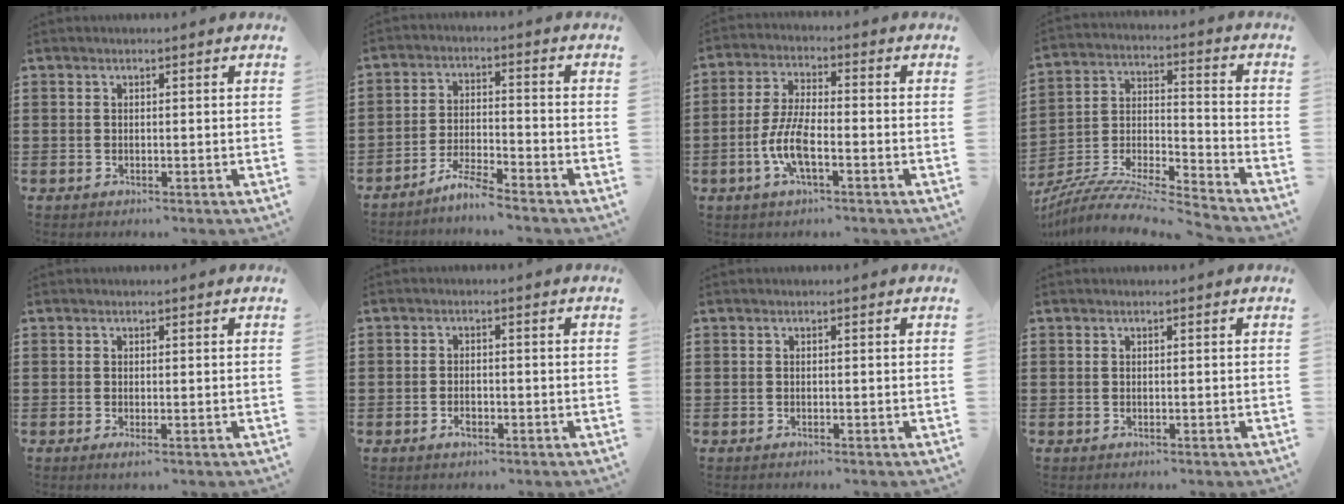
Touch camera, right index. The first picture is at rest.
{"total": 4.6, "force": [-4.4, -0.1, 1.5], "torque": [-0.043, -0.003, -0.089]}
{"total": 7.3, "force": [-2.5, 2.3, 6.5], "torque": [-0.148, -0.009, -0.053]}
{"total": 7.5, "force": [-7.1, 0.3, 2.3], "torque": [-0.047, -0.005, -0.146]}
{"total": 0.7, "force": [-0.2, 0.0, 0.7], "torque": [-0.011, -0.004, -0.002]}
{"total": 1.8, "force": [-0.9, 0.9, 1.2], "torque": [-0.024, 0.000, -0.017]}
{"total": 0.0}
{"total": 0.0}